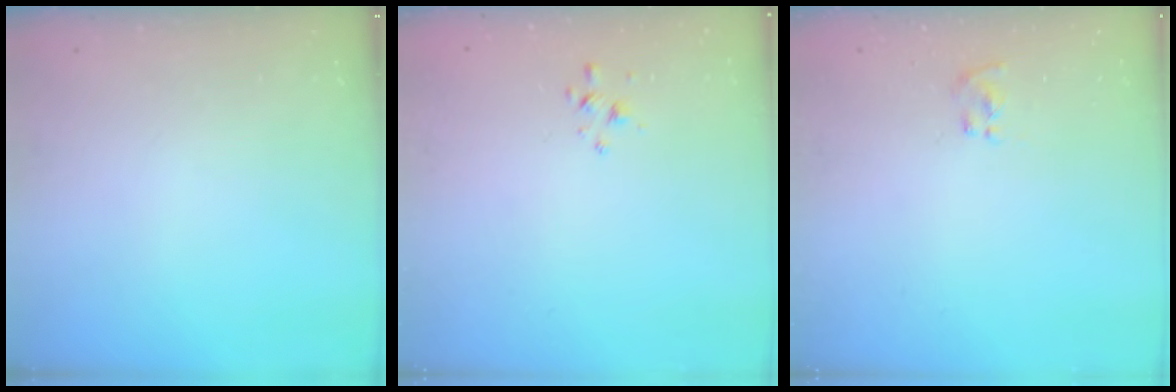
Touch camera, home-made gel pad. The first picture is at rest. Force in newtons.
{"total": 1.7, "press": 1.7, "slide": 0.3}
{"total": 3.0, "press": 2.9, "slide": 0.9}